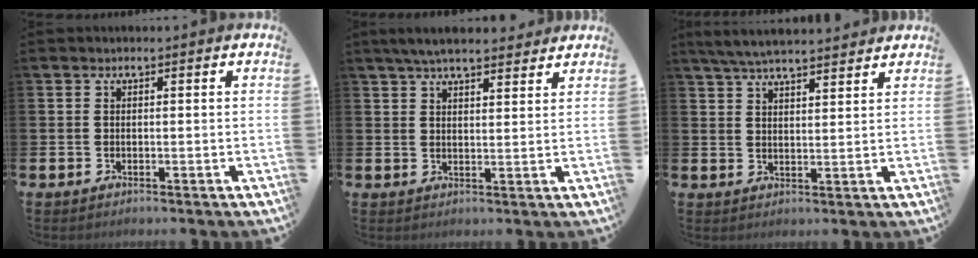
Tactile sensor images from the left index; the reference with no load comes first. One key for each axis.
{"total": 5.1, "fx": 4.7, "fy": 1.0, "fz": 1.7, "tx": -0.040, "ty": -0.013, "tz": 0.087}
{"total": 5.6, "fx": 5.3, "fy": 0.6, "fz": 1.5, "tx": -0.046, "ty": -0.015, "tz": 0.099}